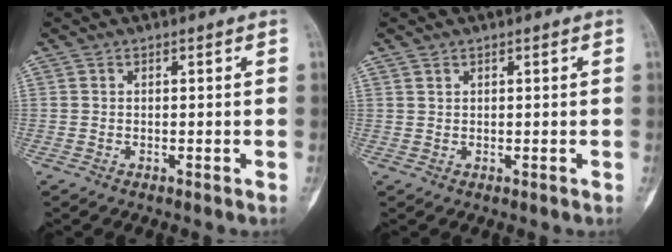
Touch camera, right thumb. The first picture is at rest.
{"total": 0.6, "force": [0.5, 0.3, 0.1], "torque": [-0.001, -0.003, 0.011]}